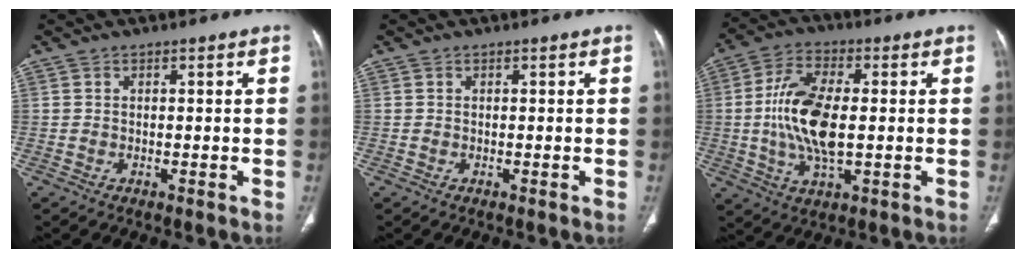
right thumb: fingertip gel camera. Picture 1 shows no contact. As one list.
[{"total": 0.0}, {"total": 13.7, "force": [-0.2, 6.3, 12.2], "torque": [-0.246, 0.004, -0.005]}]